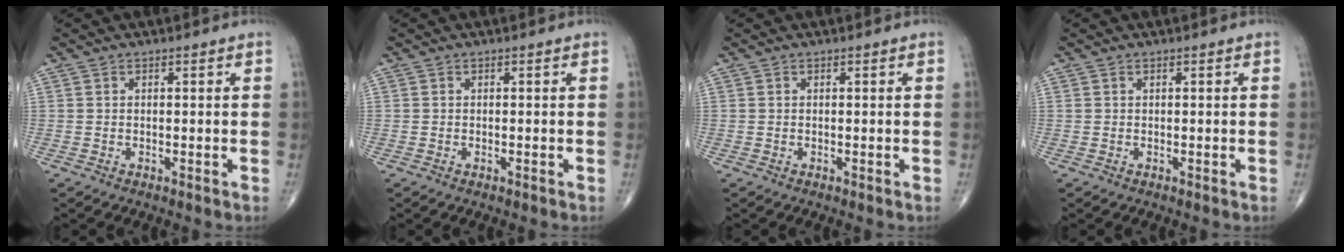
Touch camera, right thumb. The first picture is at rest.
{"total": 0.0}
{"total": 0.0}
{"total": 0.0}